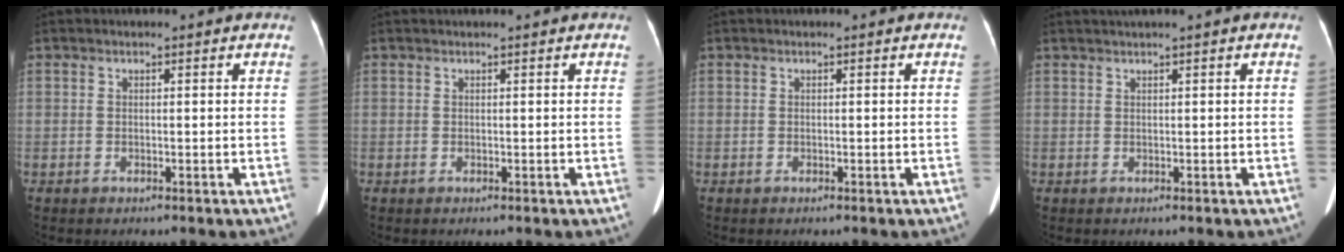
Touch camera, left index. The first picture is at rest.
{"total": 0.5, "force": [0.5, 0.0, 0.2], "torque": [-0.003, 0.019, 0.013]}
{"total": 0.0}
{"total": 1.4, "force": [0.8, -0.4, 1.1], "torque": [-0.025, 0.012, 0.022]}